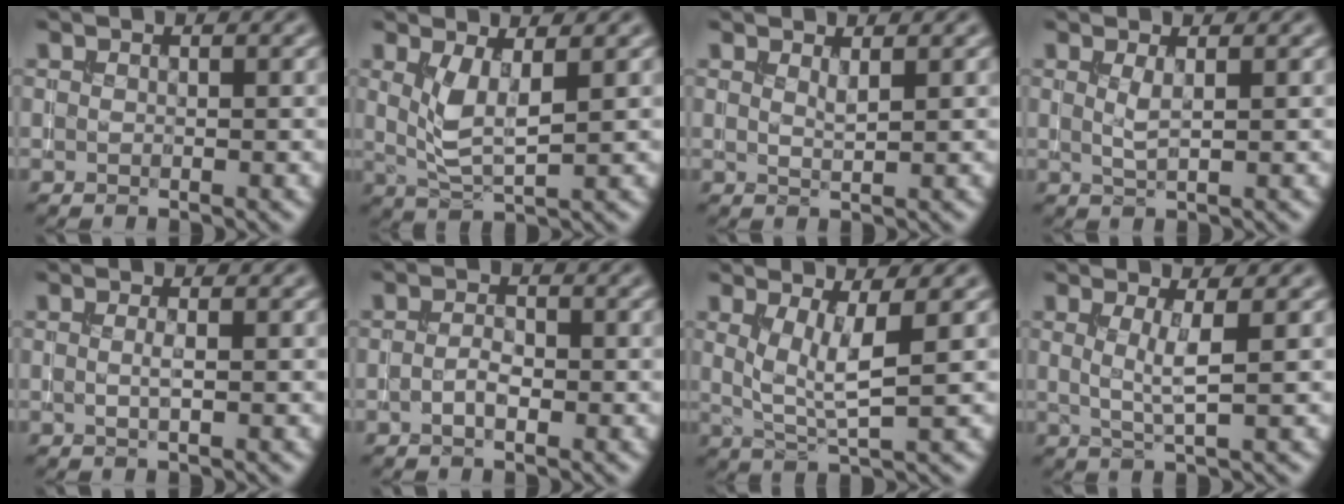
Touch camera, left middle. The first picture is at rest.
{"total": 3.5, "force": [1.0, 1.1, 3.1], "torque": [-0.071, -0.009, 0.025]}
{"total": 1.0, "force": [0.7, 0.1, 0.7], "torque": [-0.014, -0.003, 0.013]}
{"total": 1.4, "force": [0.5, 0.3, 1.3], "torque": [-0.027, -0.004, 0.009]}
{"total": 1.0, "force": [0.0, 0.2, 1.0], "torque": [-0.020, -0.002, -0.002]}
{"total": 1.6, "force": [-0.5, 0.7, 1.3], "torque": [-0.026, 0.000, -0.013]}
{"total": 4.0, "force": [0.9, 1.0, 3.8], "torque": [-0.077, -0.008, 0.021]}
{"total": 2.7, "force": [0.5, 0.5, 2.6], "torque": [-0.047, -0.006, 0.008]}